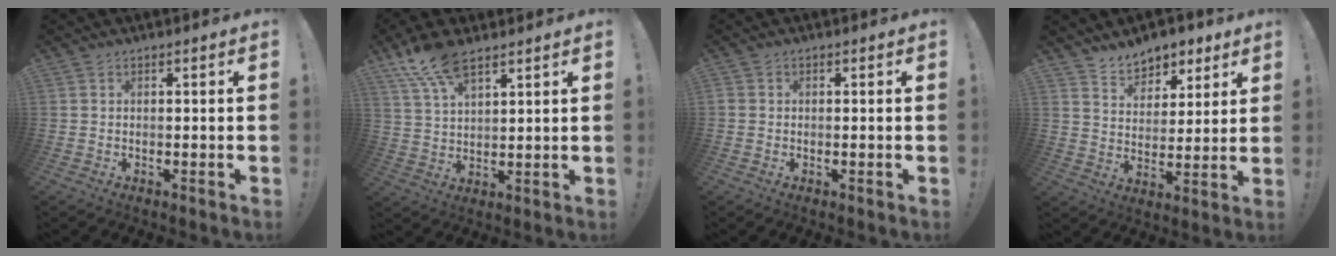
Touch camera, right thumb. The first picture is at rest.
{"total": 10.6, "force": [7.6, 4.3, 6.1], "torque": [-0.116, -0.033, 0.144]}
{"total": 0.9, "force": [-0.4, 0.8, 0.3], "torque": [-0.004, 0.003, -0.006]}
{"total": 9.2, "force": [7.4, 5.1, 1.7], "torque": [-0.025, -0.055, 0.144]}